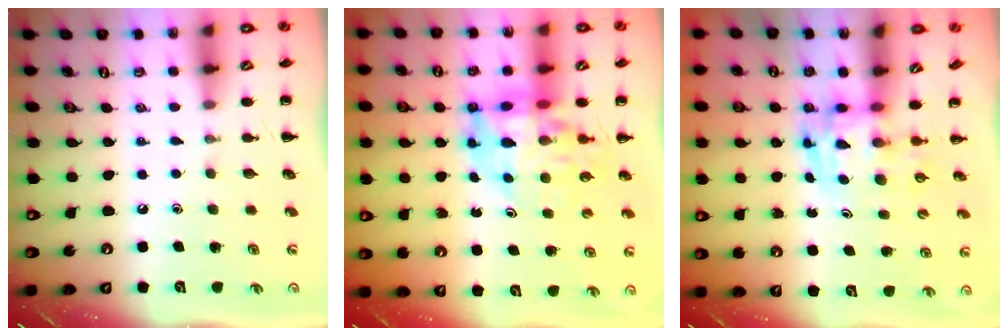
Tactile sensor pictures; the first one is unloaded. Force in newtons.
{"total": 13.5, "press": 13.0, "slide": 3.8}
{"total": 3.6, "press": 3.5, "slide": 0.6}